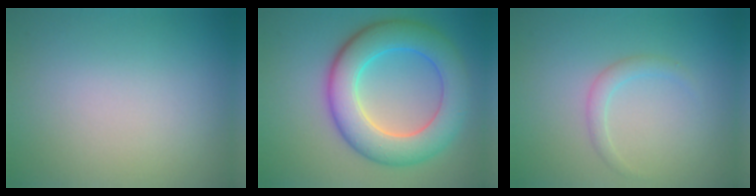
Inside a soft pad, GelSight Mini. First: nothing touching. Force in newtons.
{"total": 8.7, "press": 8.7, "slide": 0.1}
{"total": 1.4, "press": 1.4, "slide": 0.0}